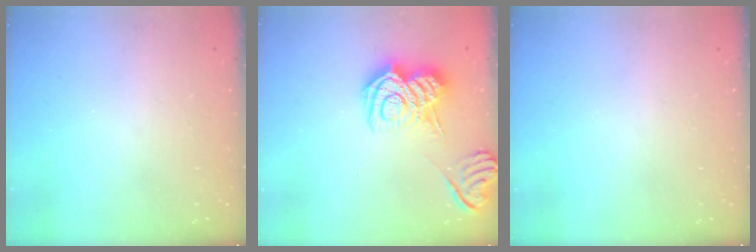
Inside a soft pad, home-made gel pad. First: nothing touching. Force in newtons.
{"total": 12.8, "press": 12.8, "slide": 0.6}
{"total": 0.0}